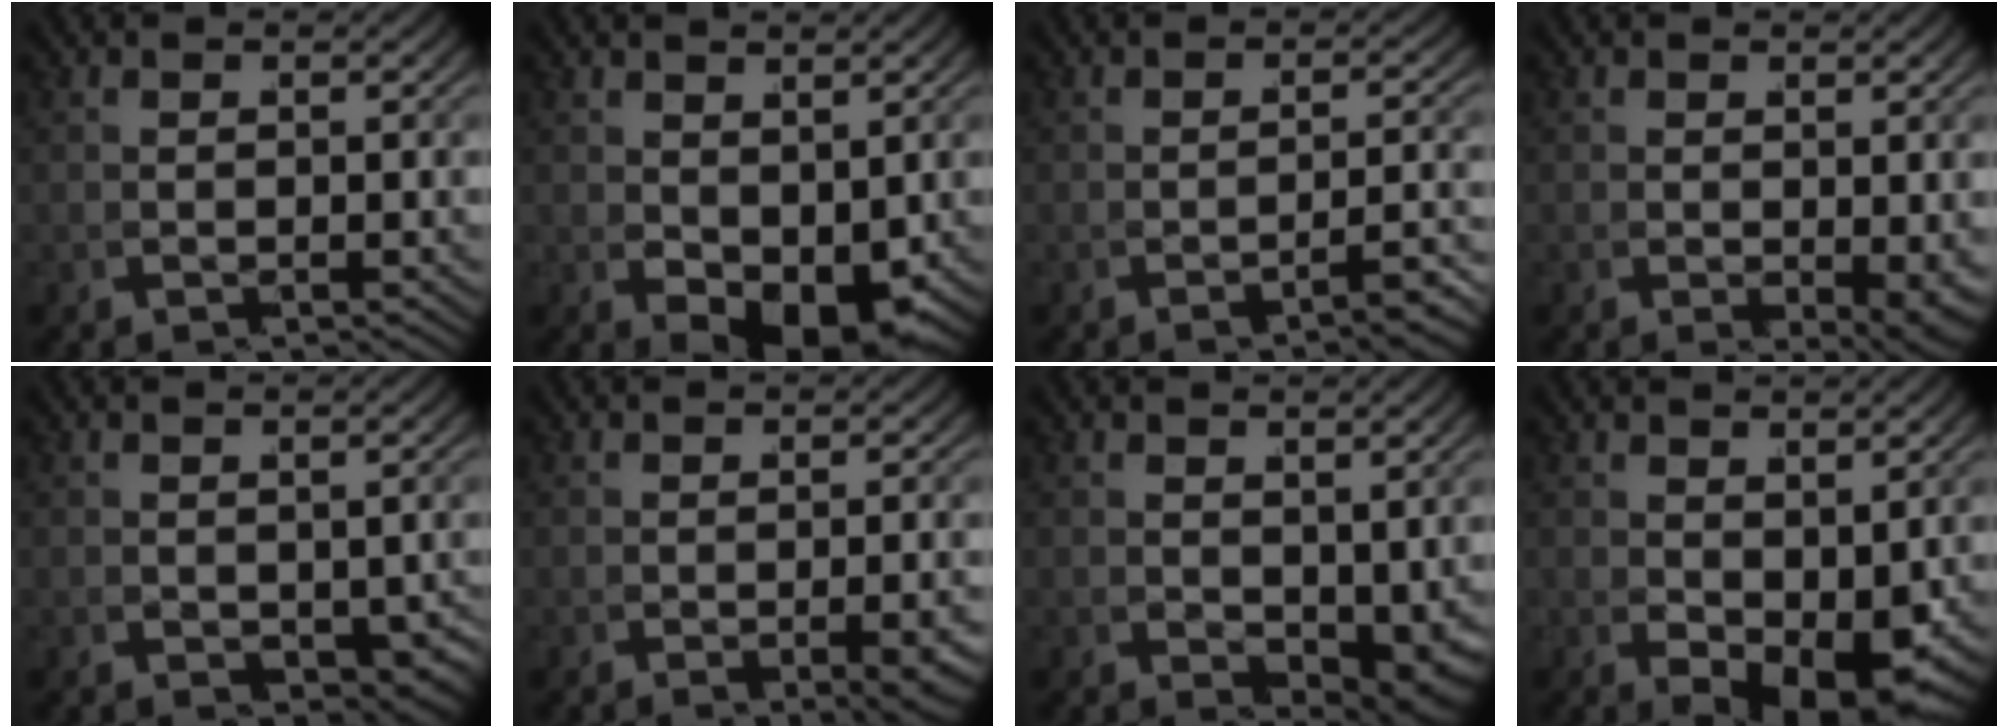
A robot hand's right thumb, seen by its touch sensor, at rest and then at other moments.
{"total": 4.8, "force": [-0.7, 2.7, 4.0], "torque": [-0.073, -0.019, 0.000]}
{"total": 2.5, "force": [-2.1, -1.0, 0.8], "torque": [-0.027, 0.002, -0.034]}
{"total": 1.5, "force": [-0.1, 0.4, 1.4], "torque": [-0.022, -0.012, 0.007]}
{"total": 3.1, "force": [-0.7, 2.2, 2.1], "torque": [-0.032, -0.017, 0.003]}
{"total": 2.1, "force": [-1.1, -0.2, 1.7], "torque": [-0.026, -0.007, -0.013]}
{"total": 2.5, "force": [0.3, 1.3, 2.0], "torque": [-0.035, -0.016, 0.018]}
{"total": 5.0, "force": [-0.7, 2.3, 4.3], "torque": [-0.084, -0.022, 0.003]}